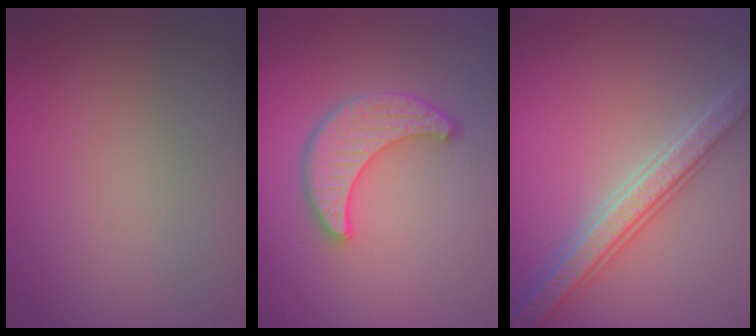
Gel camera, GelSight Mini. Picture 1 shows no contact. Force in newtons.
{"total": 4.4, "press": 3.8, "slide": 2.2}
{"total": 5.5, "press": 5.4, "slide": 1.1}